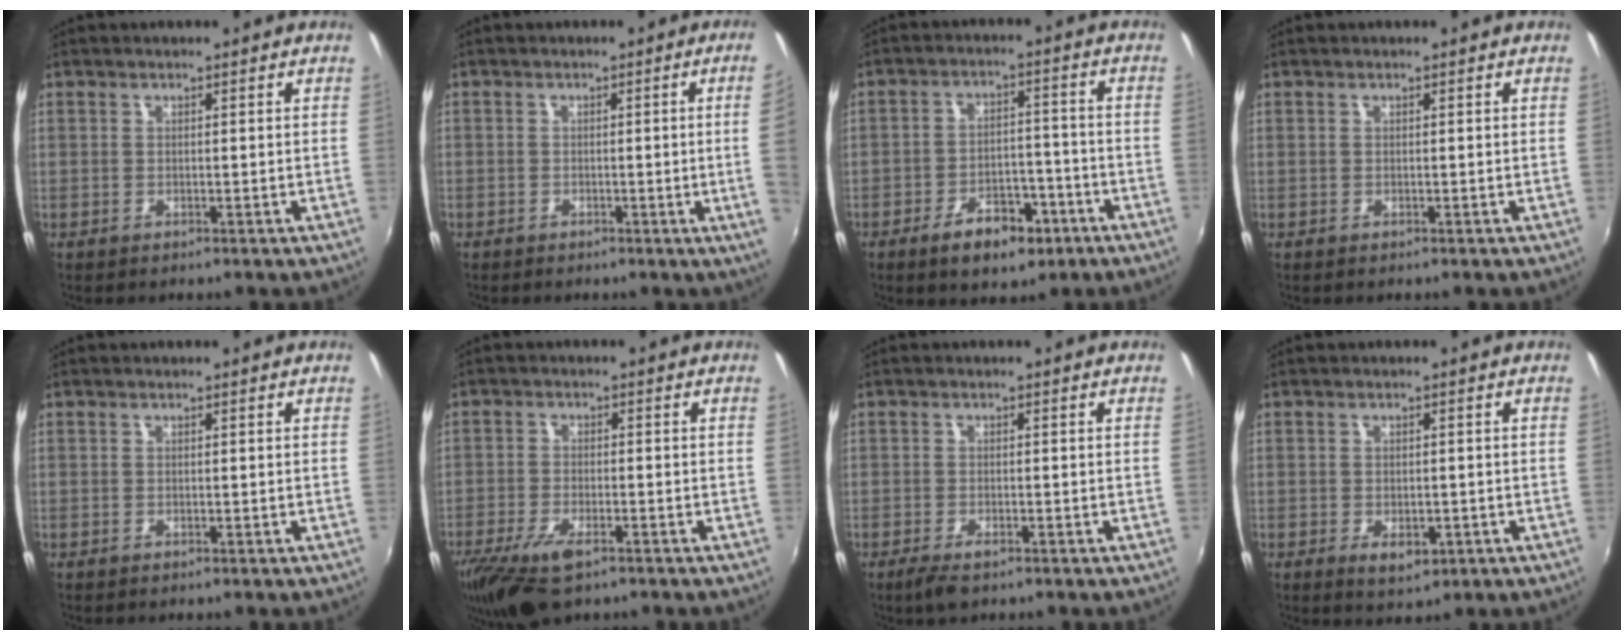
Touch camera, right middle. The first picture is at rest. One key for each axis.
{"total": 4.1, "fx": -0.2, "fy": -1.6, "fz": 3.8, "tx": -0.061, "ty": -0.010, "tz": 0.003}
{"total": 9.3, "fx": -5.5, "fy": 4.8, "fz": 5.8, "tx": -0.112, "ty": 0.011, "tz": -0.073}
{"total": 0.0}
{"total": 0.0}
{"total": 10.2, "fx": -6.6, "fy": 3.7, "fz": 6.8, "tx": -0.160, "ty": -0.032, "tz": -0.122}
{"total": 3.4, "fx": -2.2, "fy": 1.1, "fz": 2.3, "tx": -0.053, "ty": -0.011, "tz": -0.041}
{"total": 4.1, "fx": -1.5, "fy": 2.3, "fz": 3.0, "tx": -0.057, "ty": -0.010, "tz": -0.017}